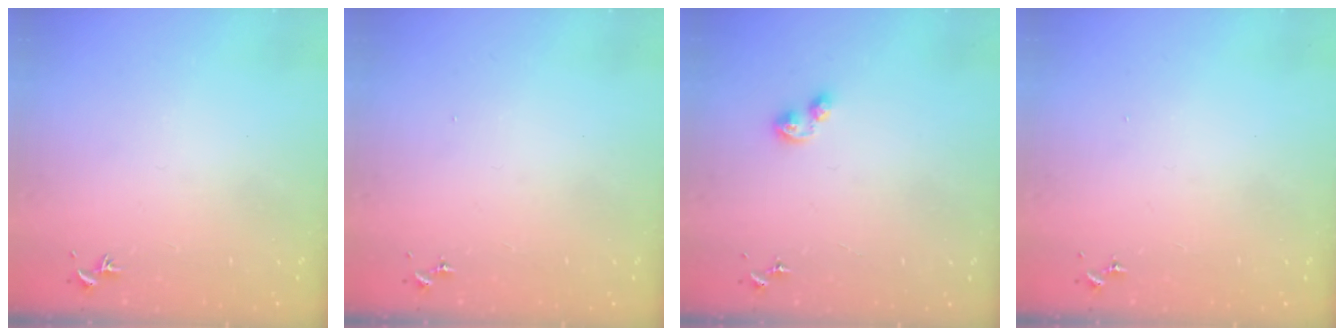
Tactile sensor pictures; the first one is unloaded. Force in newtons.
{"total": 0.0}
{"total": 5.0, "press": 4.9, "slide": 0.9}
{"total": 0.0}